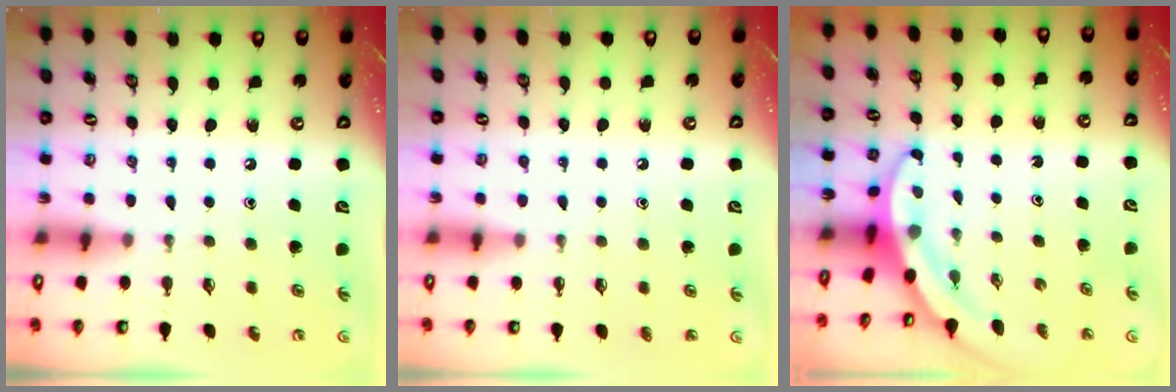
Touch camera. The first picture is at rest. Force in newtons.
{"total": 0.7, "press": 0.7, "slide": 0.0}
{"total": 3.6, "press": 3.6, "slide": 0.1}